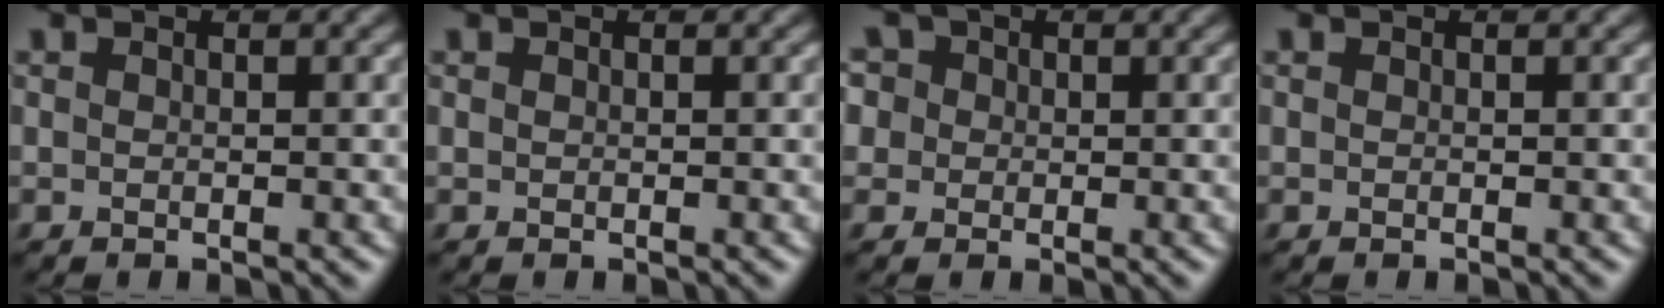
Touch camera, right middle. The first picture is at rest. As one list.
[{"total": 0.0}, {"total": 5.2, "force": [2.2, 4.1, 2.2], "torque": [-0.050, 0.022, 0.013]}, {"total": 0.0}]